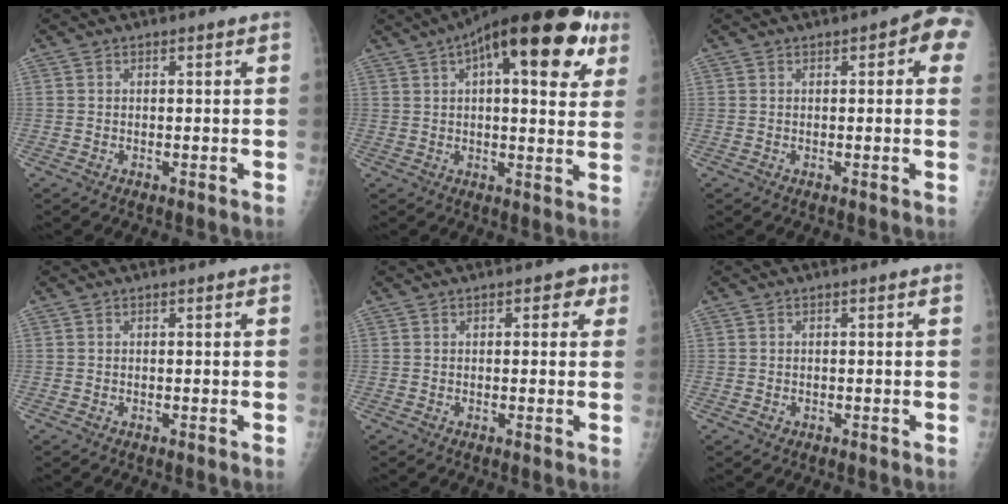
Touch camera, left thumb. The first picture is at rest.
{"total": 24.0, "force": [10.6, 8.9, 19.6], "torque": [-0.268, 0.017, 0.145]}
{"total": 6.0, "force": [1.8, 2.3, 5.2], "torque": [-0.037, 0.009, 0.009]}
{"total": 0.0}
{"total": 3.1, "force": [1.1, 1.8, 2.2], "torque": [-0.005, 0.003, 0.005]}
{"total": 0.7, "force": [-0.3, 0.6, 0.3], "torque": [-0.002, 0.005, -0.001]}